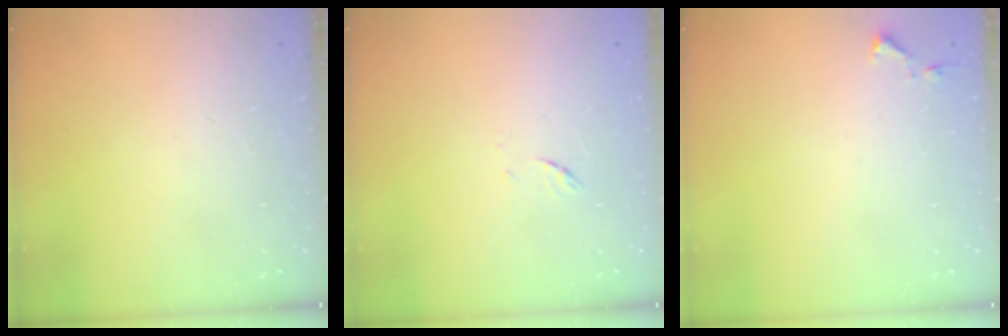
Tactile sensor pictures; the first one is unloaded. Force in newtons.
{"total": 4.8, "press": 4.6, "slide": 1.3}
{"total": 3.1, "press": 3.1, "slide": 0.6}